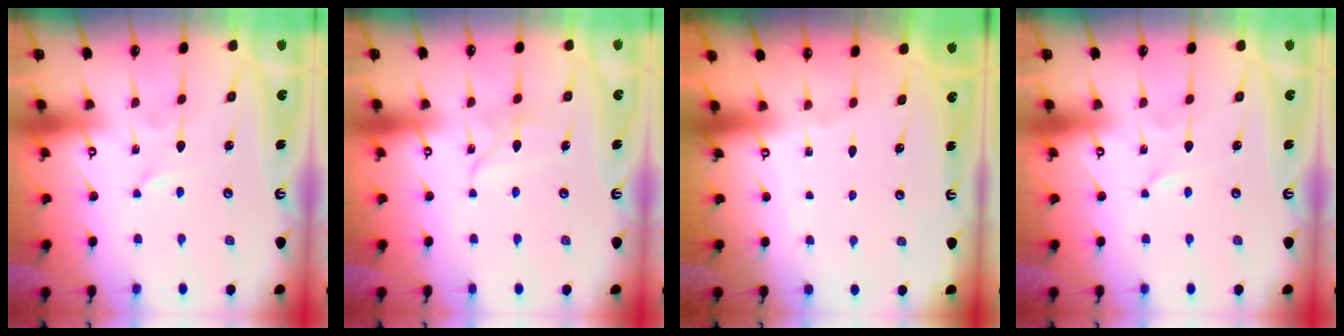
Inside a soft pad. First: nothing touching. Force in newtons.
{"total": 4.6, "press": 4.6, "slide": 0.2}
{"total": 0.0}
{"total": 0.0}